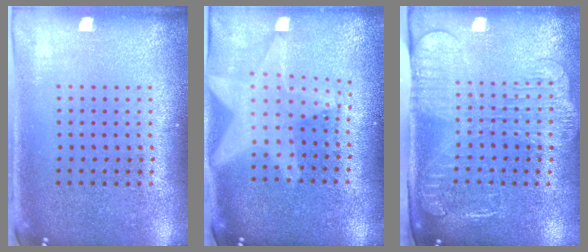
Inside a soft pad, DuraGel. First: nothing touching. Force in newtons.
{"total": 2.2, "press": 1.8, "slide": 1.3}
{"total": 2.6, "press": 2.1, "slide": 1.5}